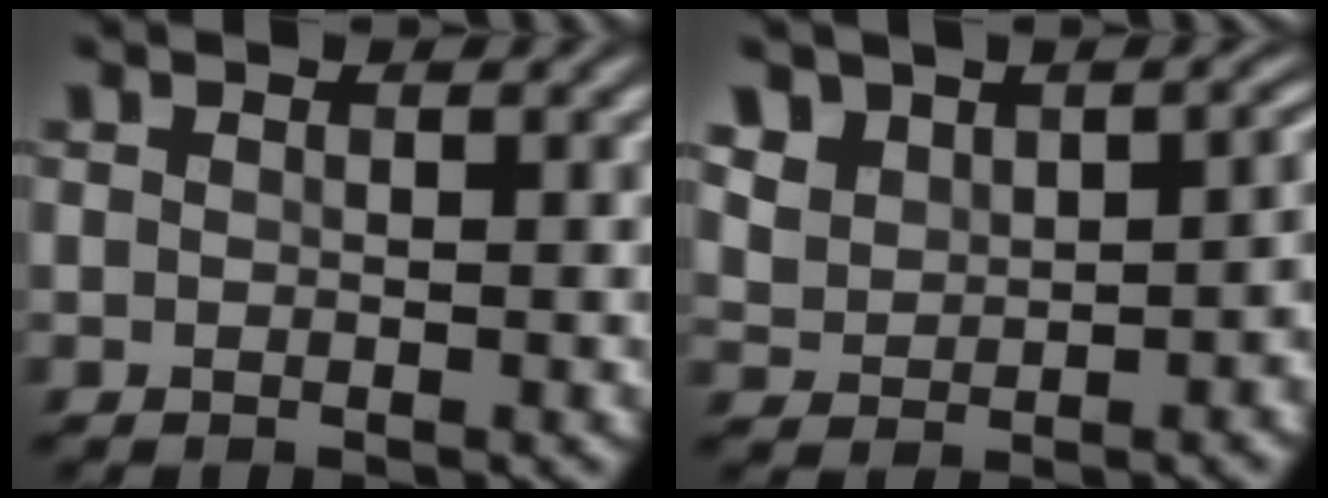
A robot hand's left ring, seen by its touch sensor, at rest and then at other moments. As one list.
[{"total": 5.4, "force": [1.8, 4.0, 3.2], "torque": [-0.043, 0.002, 0.037]}]